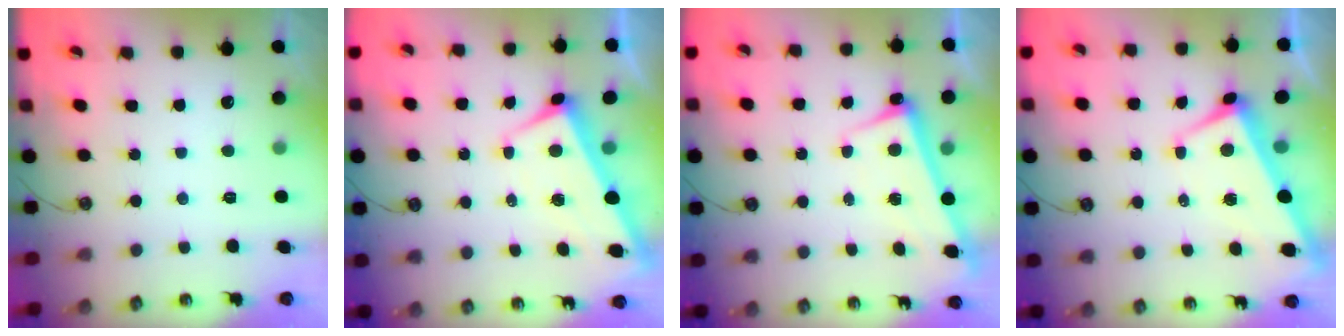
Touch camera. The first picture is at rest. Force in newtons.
{"total": 0.9, "press": 0.2, "slide": 0.9}
{"total": 2.6, "press": 2.4, "slide": 0.9}
{"total": 1.6, "press": 1.2, "slide": 0.9}